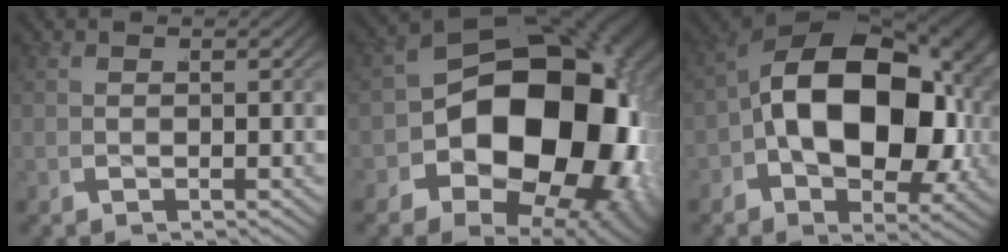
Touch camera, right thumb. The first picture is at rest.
{"total": 28.8, "force": [-1.5, 19.0, 21.5], "torque": [-0.349, -0.078, 0.006]}
{"total": 18.5, "force": [-0.2, 11.4, 14.5], "torque": [-0.250, -0.034, 0.009]}